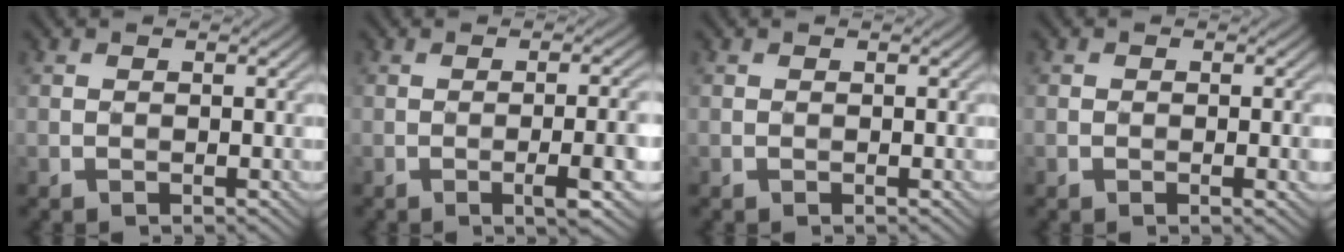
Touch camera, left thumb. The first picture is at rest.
{"total": 5.8, "force": [-1.8, 0.8, 5.5], "torque": [-0.083, 0.004, -0.023]}
{"total": 0.0}
{"total": 1.1, "force": [-0.4, 0.3, 0.9], "torque": [-0.017, -0.002, -0.005]}